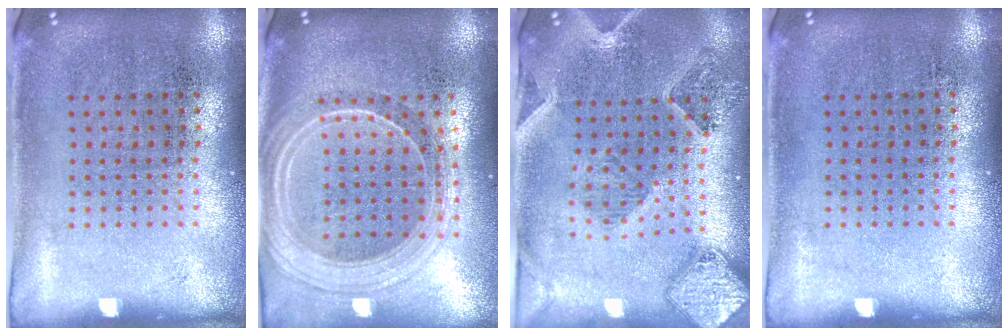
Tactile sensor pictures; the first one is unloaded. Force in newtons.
{"total": 2.3, "press": 2.0, "slide": 1.2}
{"total": 1.6, "press": 1.5, "slide": 0.3}
{"total": 0.0}